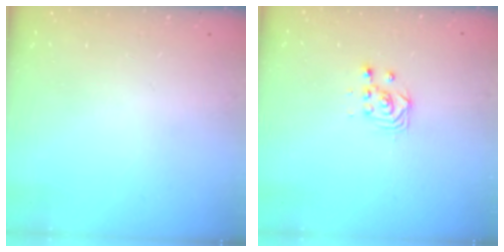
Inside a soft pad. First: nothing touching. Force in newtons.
{"total": 3.4, "press": 3.4, "slide": 0.2}